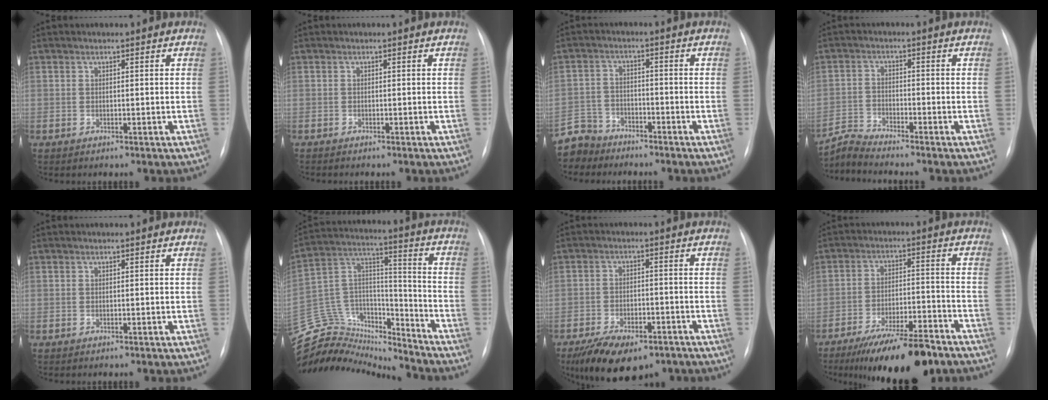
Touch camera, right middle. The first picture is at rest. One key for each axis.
{"total": 0.6, "fx": -0.6, "fy": 0.0, "fz": 0.3, "tx": -0.004, "ty": -0.001, "tz": -0.010}
{"total": 5.8, "fx": -5.3, "fy": 2.3, "fz": -0.8, "tx": 0.020, "ty": -0.001, "tz": -0.107}
{"total": 4.6, "fx": -4.2, "fy": -1.7, "fz": -0.6, "tx": -0.004, "ty": -0.013, "tz": -0.082}
{"total": 0.0}
{"total": 20.4, "fx": -19.7, "fy": 4.4, "fz": 2.9, "tx": -0.058, "ty": 0.074, "tz": -0.322}
{"total": 12.4, "fx": -8.6, "fy": 5.6, "fz": 7.0, "tx": -0.117, "ty": -0.005, "tz": -0.129}
{"total": 14.7, "fx": -11.4, "fy": 2.9, "fz": 8.8, "tx": -0.133, "ty": -0.007, "tz": -0.182}